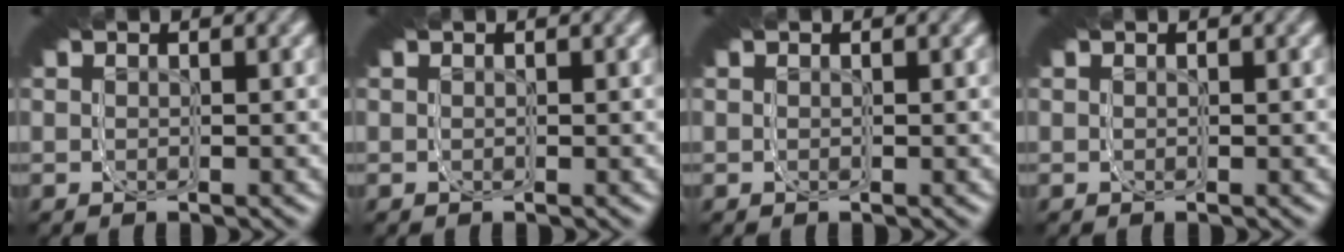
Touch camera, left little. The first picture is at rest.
{"total": 0.0}
{"total": 0.0}
{"total": 0.0}